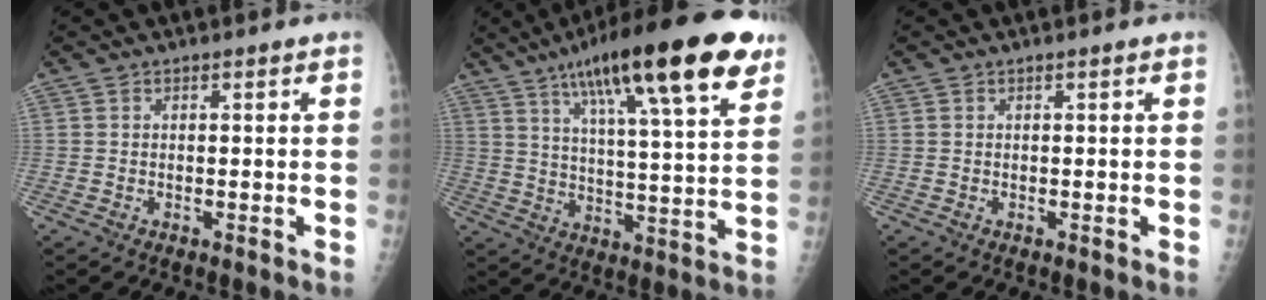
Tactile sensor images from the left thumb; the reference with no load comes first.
{"total": 24.3, "force": [13.8, 4.9, 19.5], "torque": [-0.293, -0.022, 0.212]}
{"total": 0.0}